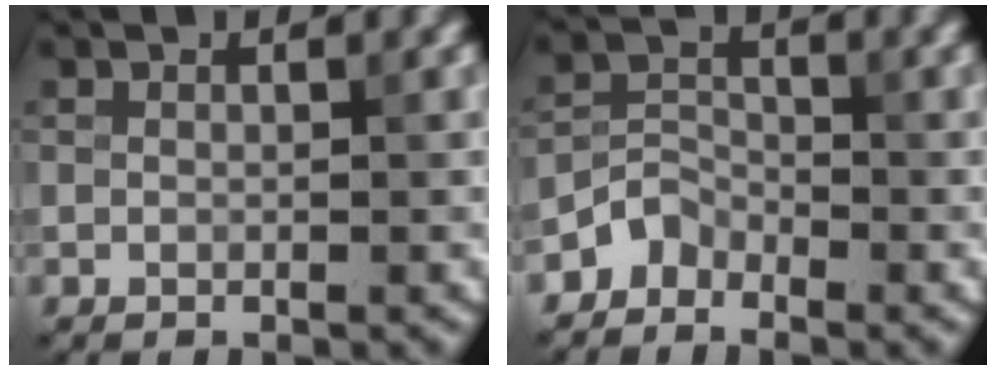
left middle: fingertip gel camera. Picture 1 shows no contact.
{"total": 2.2, "force": [-1.8, 1.2, 0.3], "torque": [-0.001, 0.013, -0.041]}